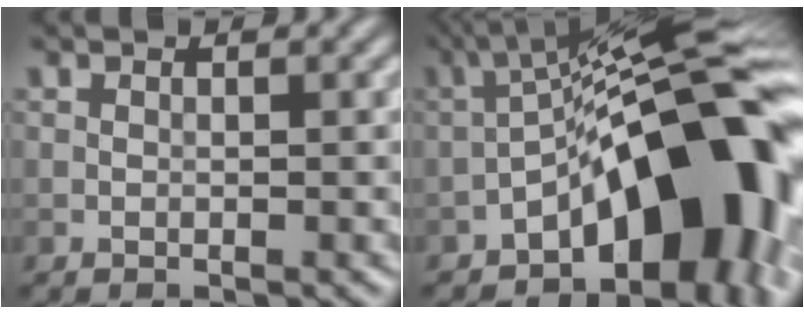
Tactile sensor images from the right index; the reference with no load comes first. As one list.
[{"total": 14.4, "force": [-5.4, 5.8, 12.1], "torque": [-0.127, 0.038, -0.094]}]